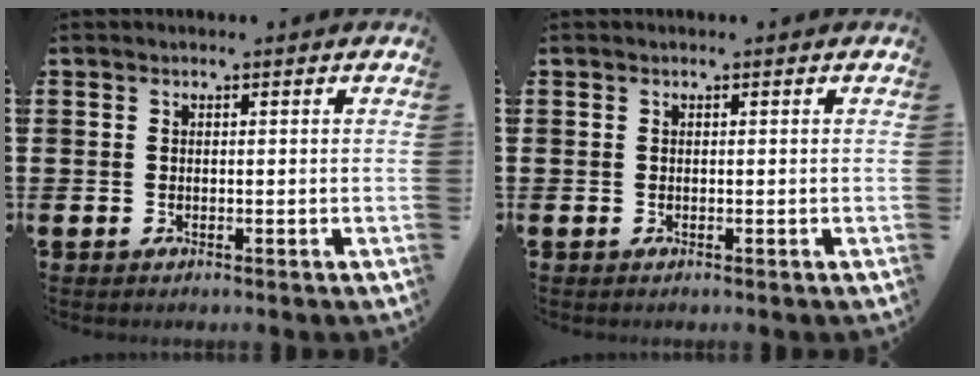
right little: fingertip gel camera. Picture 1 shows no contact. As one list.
[{"total": 0.0}]